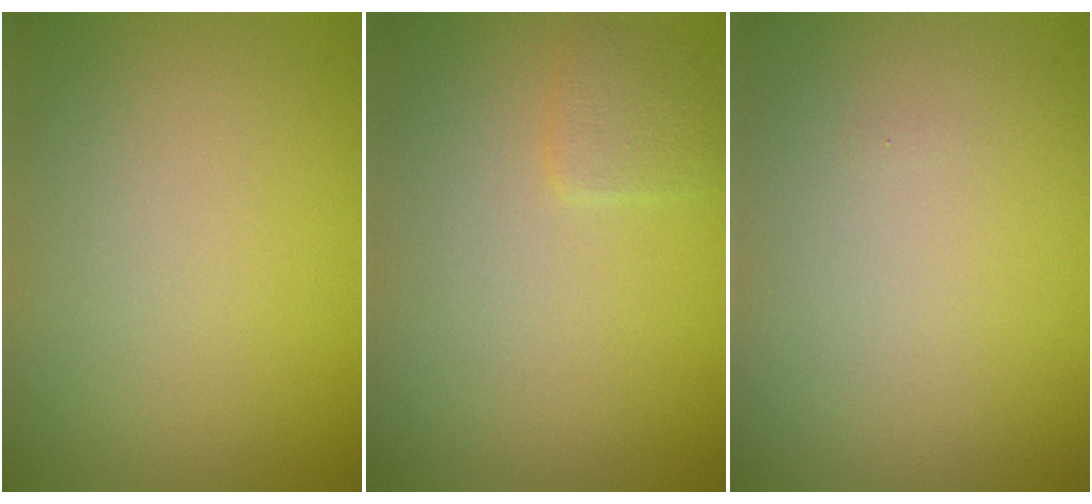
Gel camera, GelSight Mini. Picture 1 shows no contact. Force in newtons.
{"total": 1.2, "press": 1.2, "slide": 0.1}
{"total": 0.0}